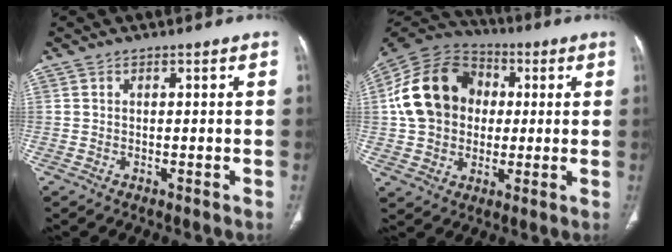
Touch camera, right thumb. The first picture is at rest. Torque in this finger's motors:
{"motor_torque": [-0.65, 1.23, 1.08, -0.46, 0.18]}